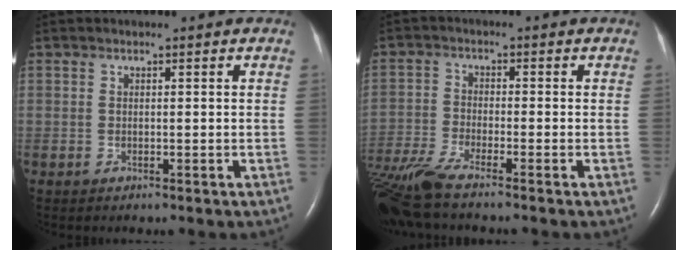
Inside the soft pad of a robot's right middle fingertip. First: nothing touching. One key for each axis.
{"total": 8.4, "fx": -7.1, "fy": -0.1, "fz": 4.6, "tx": -0.100, "ty": -0.025, "tz": -0.134}